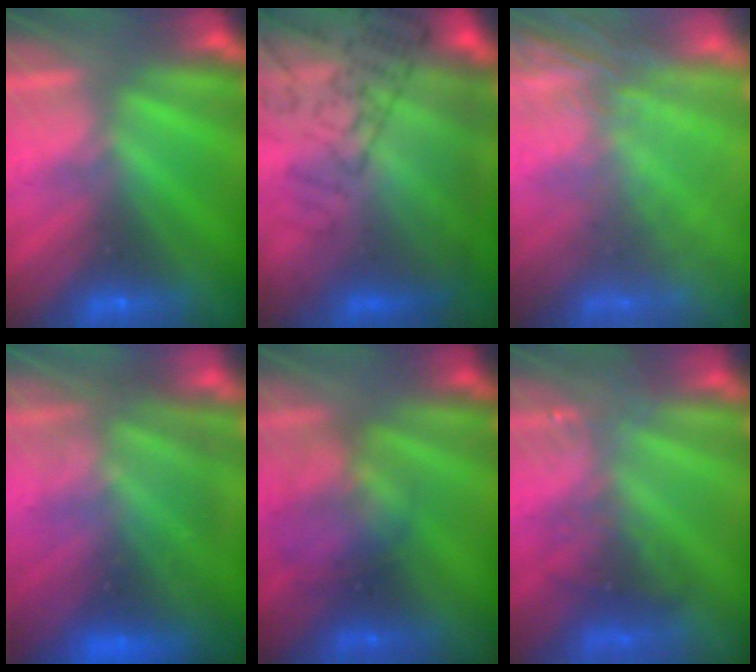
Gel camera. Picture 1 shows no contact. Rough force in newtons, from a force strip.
{"total": 7.0}
{"total": 5.6}
{"total": 9.0}
{"total": 2.3}
{"total": 3.4}